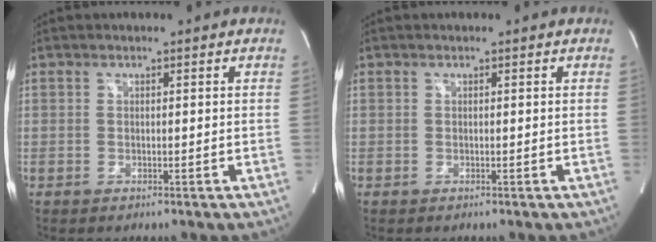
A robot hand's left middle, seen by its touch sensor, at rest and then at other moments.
{"total": 0.0}